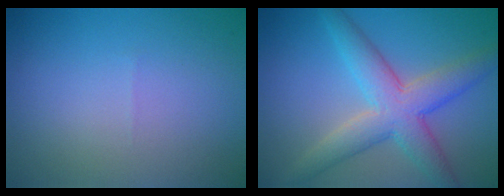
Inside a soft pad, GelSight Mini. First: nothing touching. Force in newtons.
{"total": 7.3, "press": 7.3, "slide": 0.1}